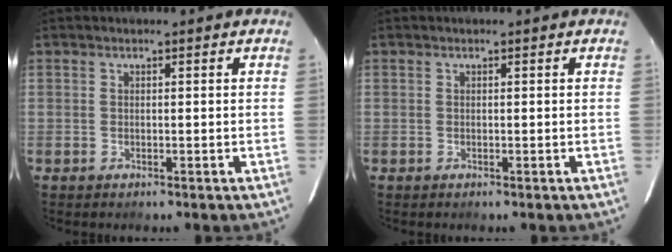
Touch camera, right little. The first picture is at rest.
{"total": 0.0}